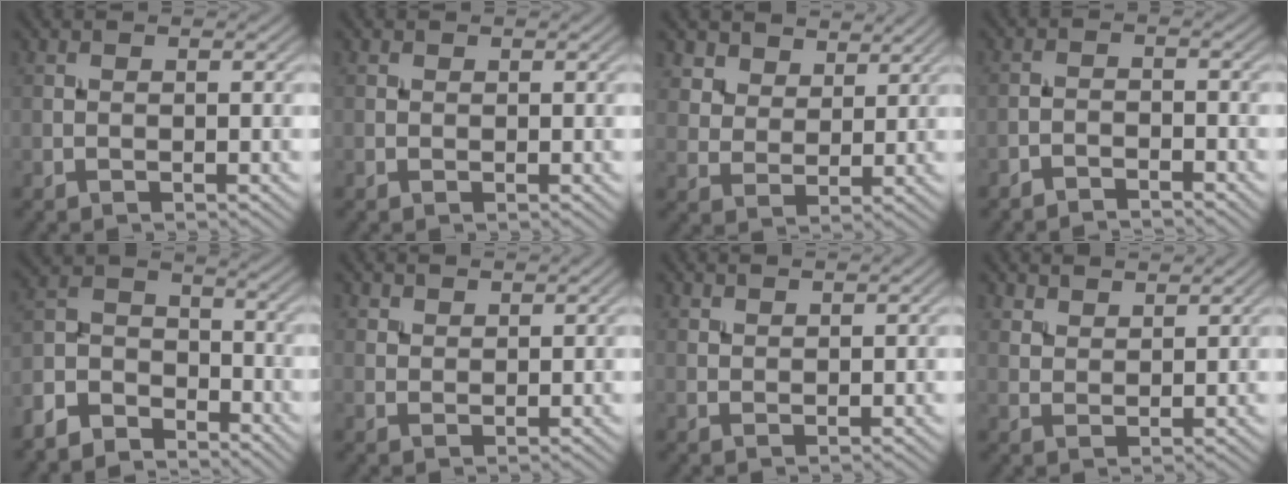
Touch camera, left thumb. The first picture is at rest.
{"total": 0.5, "force": [0.2, 0.5, 0.0], "torque": [0.003, -0.002, 0.003]}
{"total": 5.7, "force": [4.2, 3.4, 1.8], "torque": [-0.056, -0.022, 0.097]}
{"total": 2.2, "force": [-2.1, 0.3, 0.6], "torque": [-0.009, 0.003, -0.042]}
{"total": 7.9, "force": [-6.2, 3.9, 2.9], "torque": [-0.069, -0.003, -0.141]}
{"total": 2.6, "force": [2.3, 0.9, 0.8], "torque": [-0.019, -0.003, 0.053]}
{"total": 1.8, "force": [1.7, 0.4, 0.6], "torque": [-0.015, -0.002, 0.037]}
{"total": 4.4, "force": [3.8, 1.5, 1.5], "torque": [-0.036, -0.014, 0.091]}